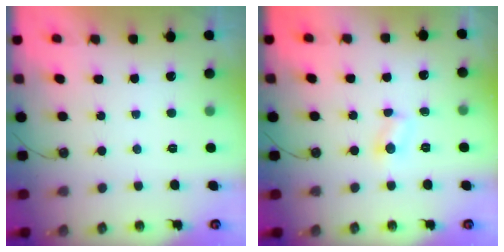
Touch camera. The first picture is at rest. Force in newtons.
{"total": 2.5, "press": 2.5, "slide": 0.3}